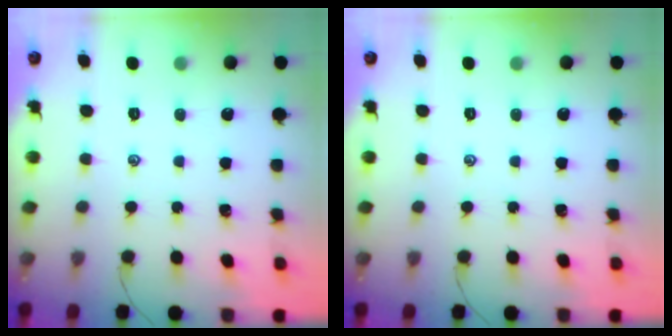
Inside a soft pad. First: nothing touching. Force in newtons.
{"total": 0.0}